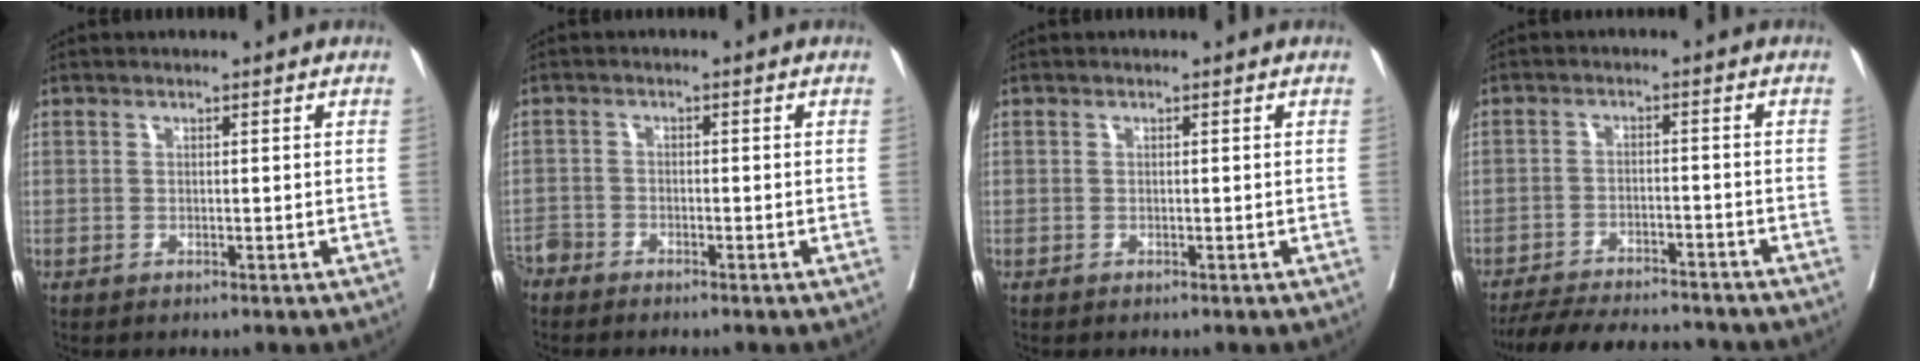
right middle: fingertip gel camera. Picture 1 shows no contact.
{"total": 2.5, "force": [-2.4, 0.8, 0.1], "torque": [0.004, -0.003, -0.049]}
{"total": 0.0}
{"total": 13.9, "force": [-12.8, 2.3, 4.8], "torque": [-0.082, -0.006, -0.183]}